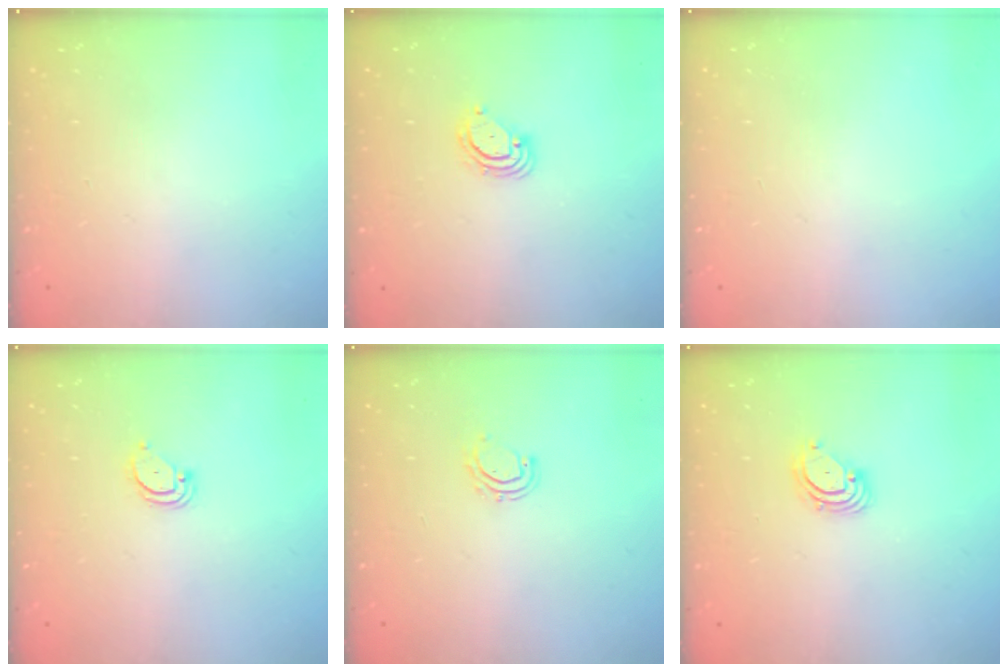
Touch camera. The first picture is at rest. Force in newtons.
{"total": 3.9, "press": 3.9, "slide": 0.4}
{"total": 0.0}
{"total": 3.0, "press": 3.0, "slide": 0.2}
{"total": 4.4, "press": 4.2, "slide": 1.0}
{"total": 3.2, "press": 3.2, "slide": 0.1}